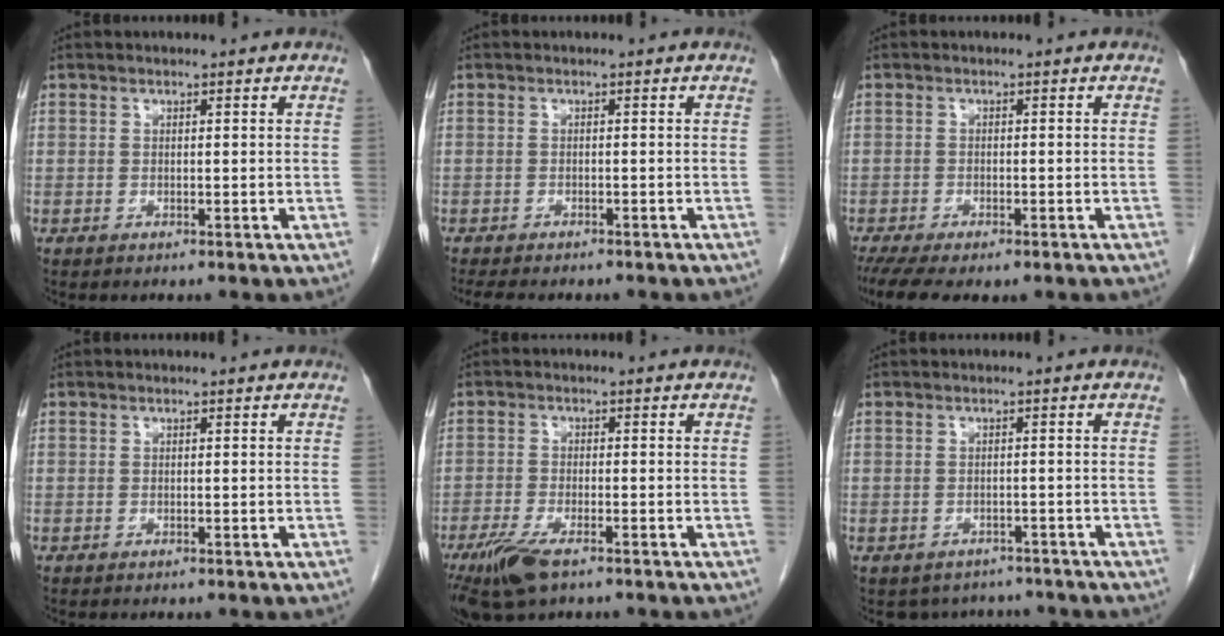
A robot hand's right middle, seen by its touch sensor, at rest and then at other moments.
{"total": 7.9, "force": [-6.8, 2.1, 3.6], "torque": [-0.049, -0.007, -0.088]}
{"total": 9.0, "force": [-6.6, 3.0, 5.3], "torque": [-0.092, -0.012, -0.098]}
{"total": 0.0}
{"total": 7.0, "force": [-4.6, 2.0, 4.9], "torque": [-0.097, -0.016, -0.081]}
{"total": 5.4, "force": [-4.7, 2.6, 0.4], "torque": [0.005, 0.008, -0.055]}